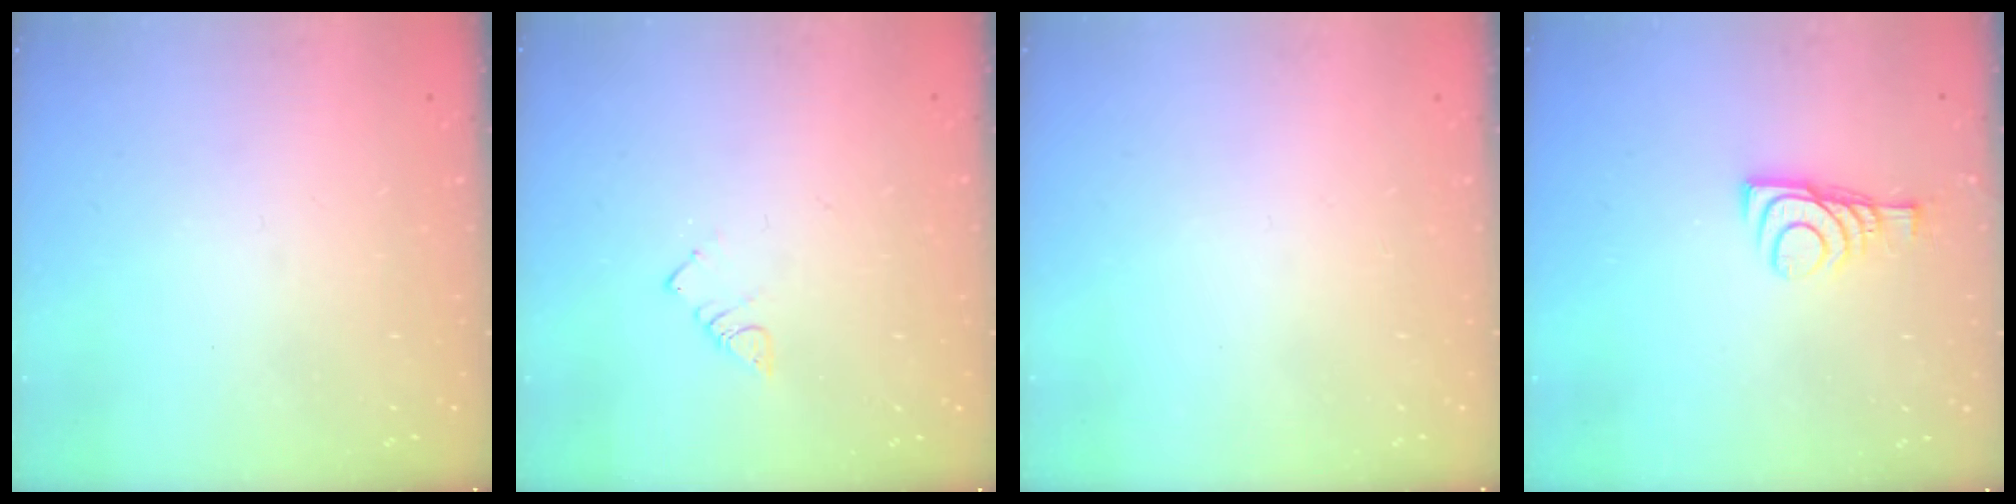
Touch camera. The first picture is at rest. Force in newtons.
{"total": 2.8, "press": 2.8, "slide": 0.3}
{"total": 1.6, "press": 1.5, "slide": 0.1}
{"total": 8.0, "press": 8.0, "slide": 0.7}